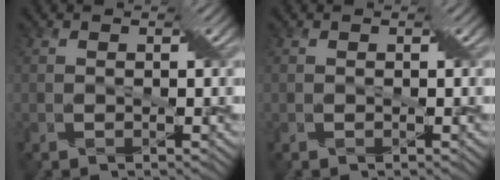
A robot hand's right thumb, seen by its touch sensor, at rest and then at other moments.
{"total": 0.0}